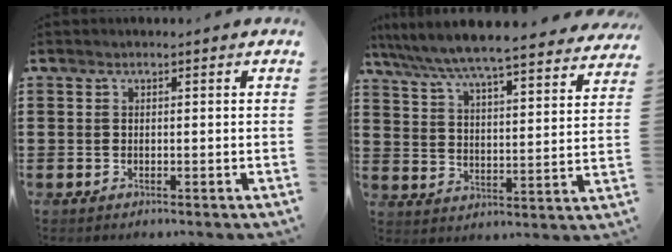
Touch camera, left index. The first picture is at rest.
{"total": 6.3, "force": [5.9, -0.4, 2.0], "torque": [-0.065, -0.043, 0.098]}